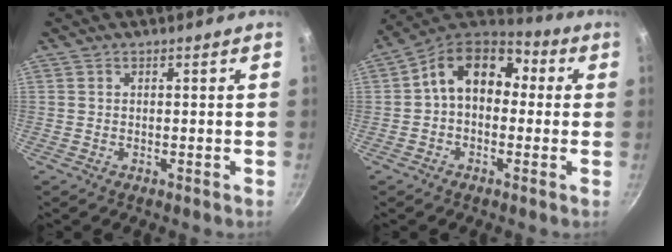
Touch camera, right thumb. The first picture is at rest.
{"total": 13.6, "force": [1.5, 9.8, 9.3], "torque": [-0.118, 0.039, 0.000]}